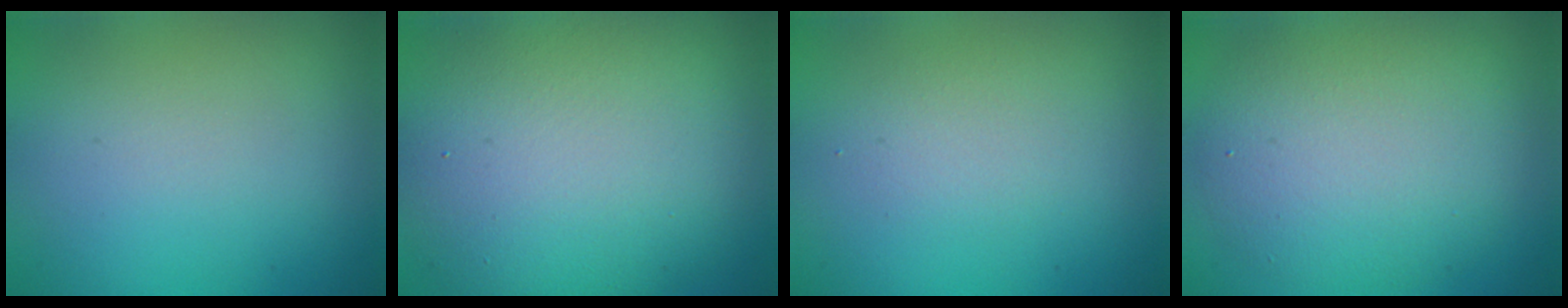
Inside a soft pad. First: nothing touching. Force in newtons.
{"total": 12.9, "press": 12.9, "slide": 1.1}
{"total": 1.6, "press": 1.6, "slide": 0.1}
{"total": 7.3, "press": 7.3, "slide": 0.5}